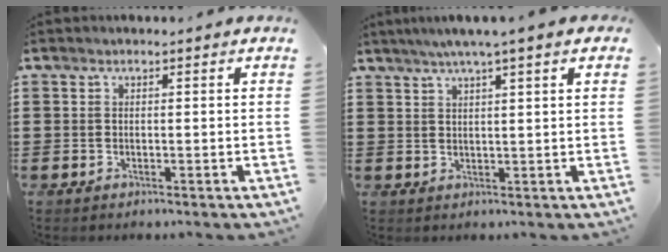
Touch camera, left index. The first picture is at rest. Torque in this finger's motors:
{"motor_torque": [1.50, -0.64, 1.05, 0.19]}